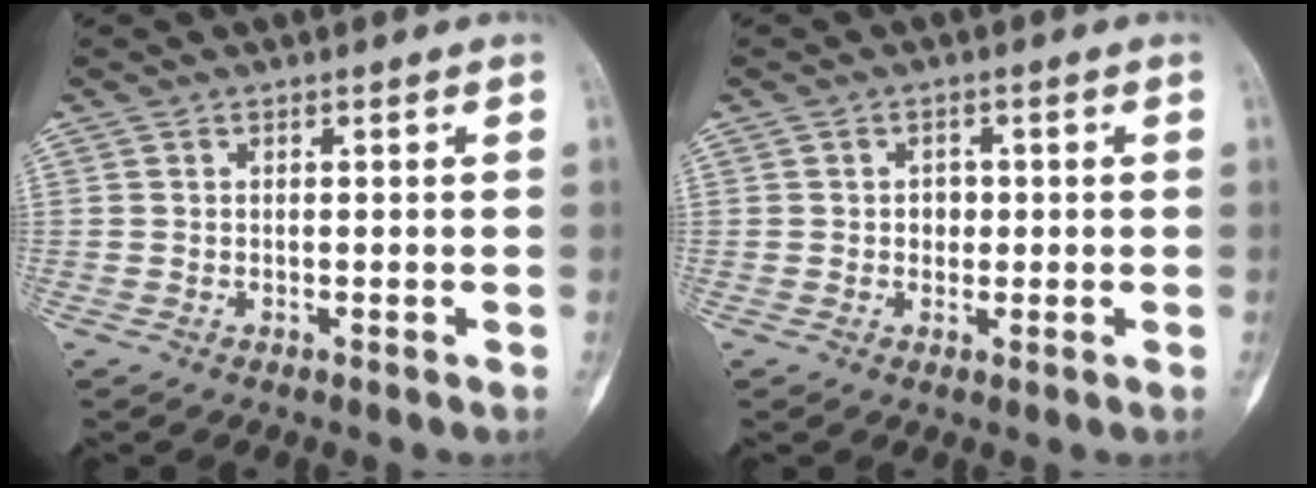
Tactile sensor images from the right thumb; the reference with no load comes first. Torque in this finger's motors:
{"motor_torque": [0.55, 0.47, 0.23, -0.01, 0.03]}